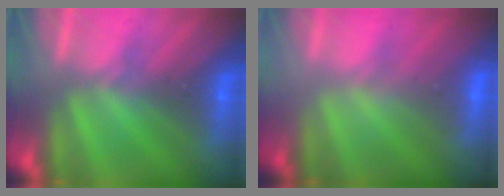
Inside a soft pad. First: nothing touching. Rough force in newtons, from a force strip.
{"total": 2.3}